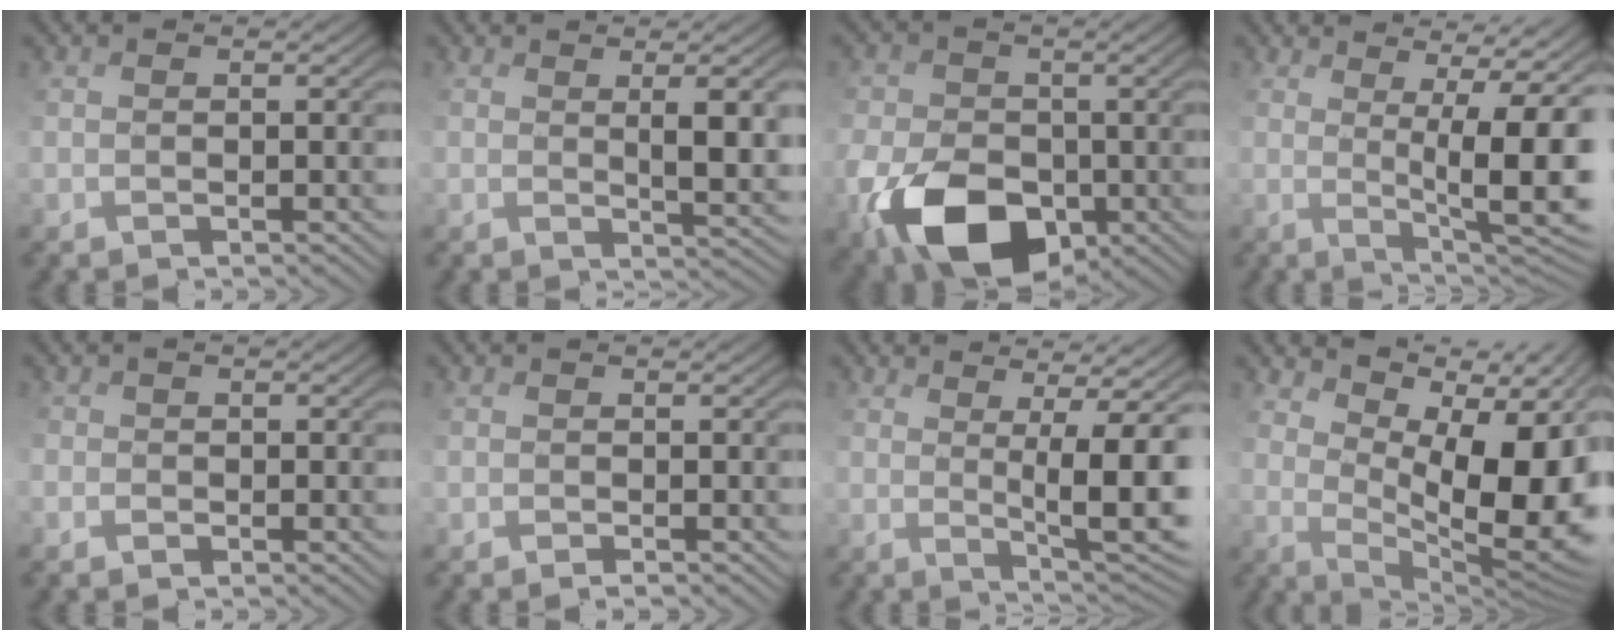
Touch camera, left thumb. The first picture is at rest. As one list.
[{"total": 5.4, "force": [1.8, 1.5, 4.9], "torque": [-0.087, 0.000, 0.042]}, {"total": 12.8, "force": [-4.6, 8.3, 8.6], "torque": [-0.193, -0.032, -0.083]}, {"total": 12.9, "force": [2.2, 4.0, 12.1], "torque": [-0.168, 0.017, 0.051]}, {"total": 1.5, "force": [-0.6, 1.2, 0.6], "torque": [-0.017, 0.002, -0.008]}, {"total": 1.0, "force": [-0.8, 0.2, 0.6], "torque": [-0.012, 0.001, -0.017]}, {"total": 9.8, "force": [1.7, 2.3, 9.4], "torque": [-0.147, 0.007, 0.040]}, {"total": 13.7, "force": [3.8, 6.0, 11.7], "torque": [-0.167, 0.002, 0.081]}]